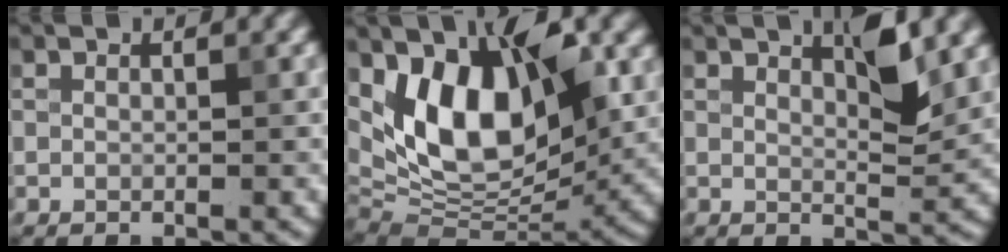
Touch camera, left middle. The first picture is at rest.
{"total": 10.3, "force": [2.1, 5.7, 8.4], "torque": [-0.150, -0.005, 0.050]}
{"total": 2.1, "force": [1.0, -0.1, 1.8], "torque": [-0.042, -0.004, 0.035]}